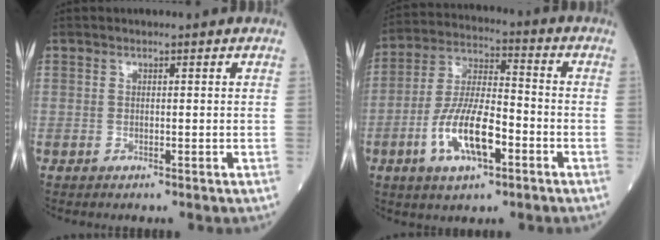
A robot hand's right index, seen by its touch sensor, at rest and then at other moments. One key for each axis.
{"total": 12.0, "fx": -4.4, "fy": 3.8, "fz": 10.4, "tx": -0.215, "ty": 0.003, "tz": -0.080}